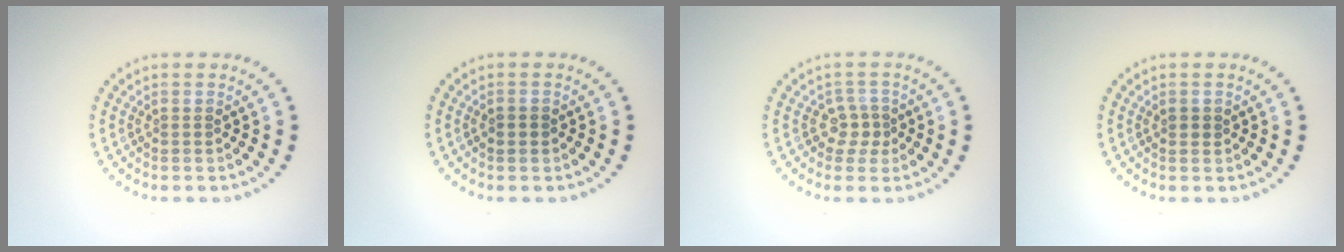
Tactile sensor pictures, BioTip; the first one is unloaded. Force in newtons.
{"total": 1.3, "press": 1.3, "slide": 0.2}
{"total": 1.9, "press": 1.5, "slide": 1.2}
{"total": 0.8, "press": 0.8, "slide": 0.2}